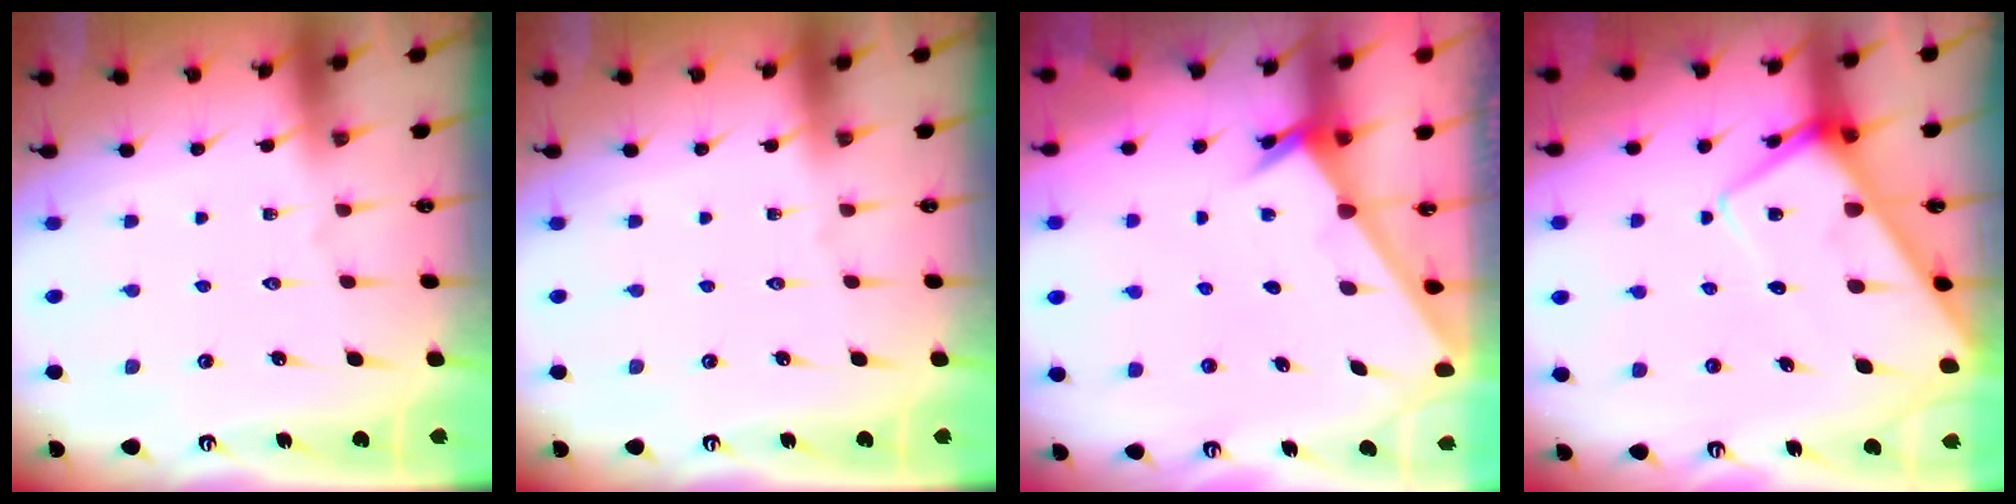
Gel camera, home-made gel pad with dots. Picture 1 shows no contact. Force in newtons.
{"total": 0.0}
{"total": 2.6, "press": 2.6, "slide": 0.2}
{"total": 10.1, "press": 10.0, "slide": 0.9}